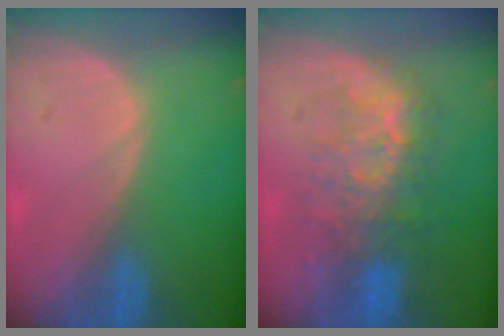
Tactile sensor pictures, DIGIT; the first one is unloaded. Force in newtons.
{"total": 9.3, "press": 8.4, "slide": 4.1}